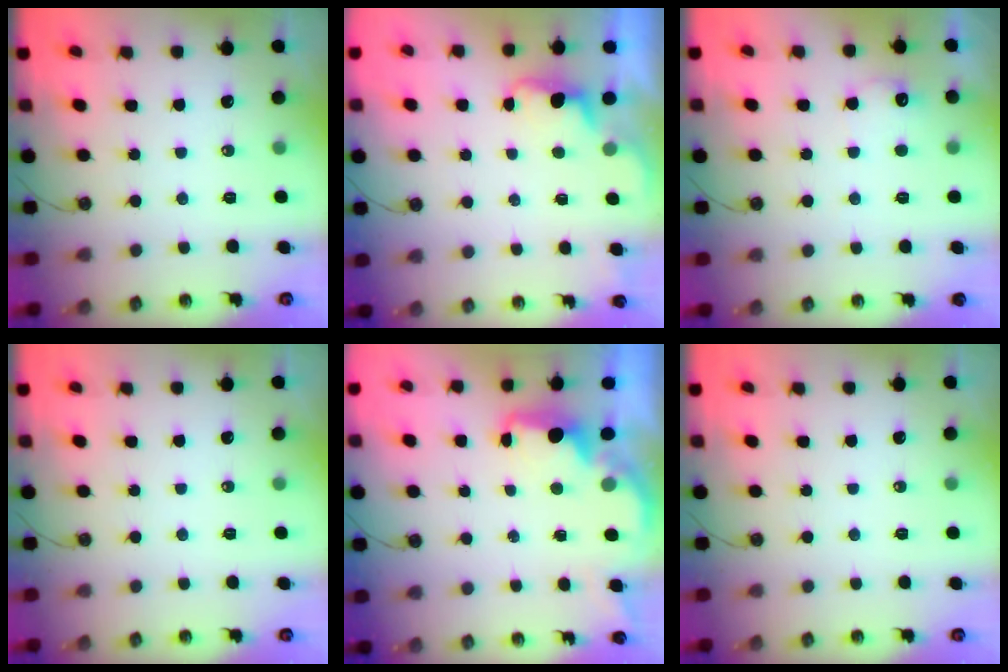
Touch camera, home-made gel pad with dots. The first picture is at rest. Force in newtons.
{"total": 1.6, "press": 1.3, "slide": 0.8}
{"total": 6.9, "press": 6.8, "slide": 1.3}
{"total": 0.0}
{"total": 2.2, "press": 2.1, "slide": 0.8}
{"total": 0.0}